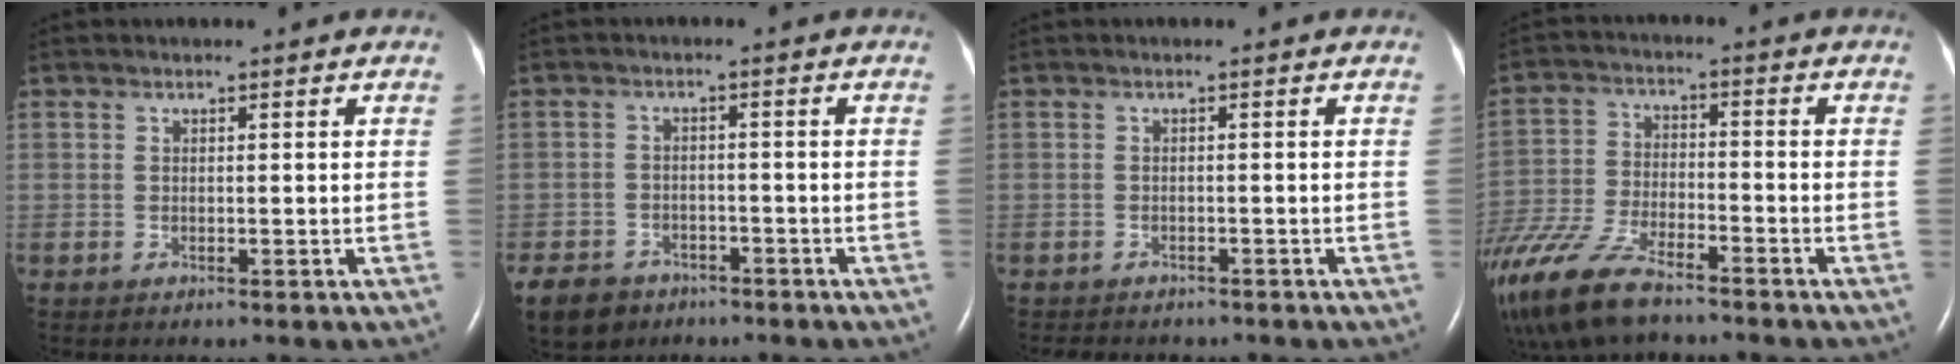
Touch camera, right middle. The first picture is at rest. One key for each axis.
{"total": 7.5, "fx": -5.3, "fy": 4.9, "fz": 2.1, "tx": -0.053, "ty": -0.002, "tz": -0.084}
{"total": 5.1, "fx": -4.4, "fy": 2.0, "fz": 1.7, "tx": -0.026, "ty": -0.004, "tz": -0.053}
{"total": 15.7, "fx": -11.9, "fy": 4.7, "fz": 9.1, "tx": -0.219, "ty": -0.033, "tz": -0.220}